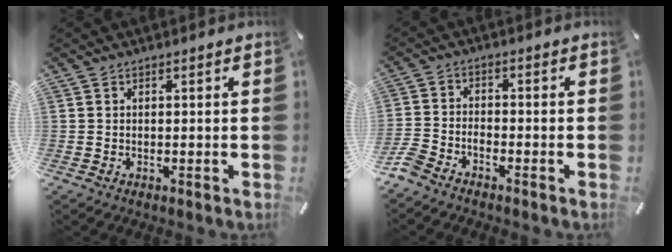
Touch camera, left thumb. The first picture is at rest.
{"total": 4.2, "force": [-3.6, 1.5, 1.6], "torque": [-0.058, 0.002, -0.076]}